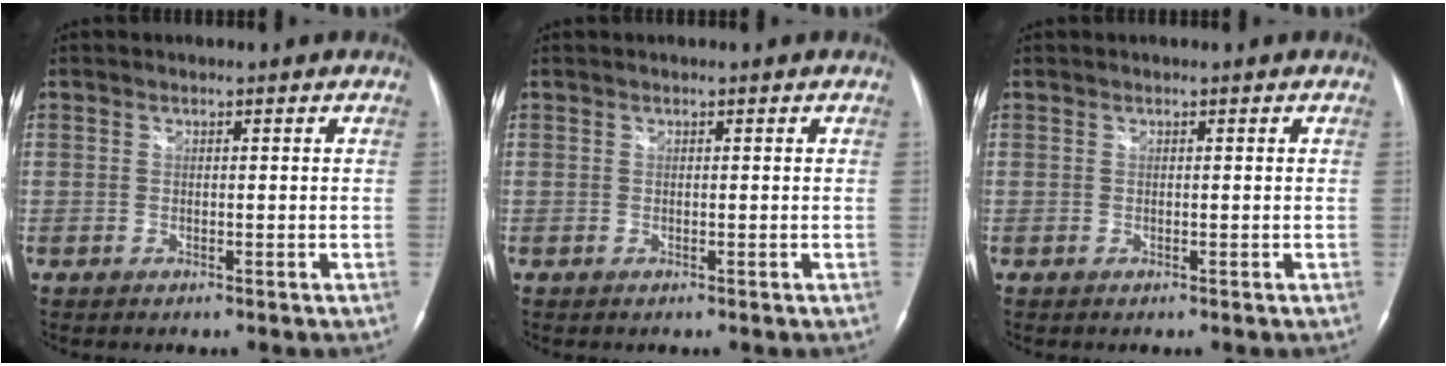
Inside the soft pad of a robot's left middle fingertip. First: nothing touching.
{"total": 0.0}
{"total": 0.0}